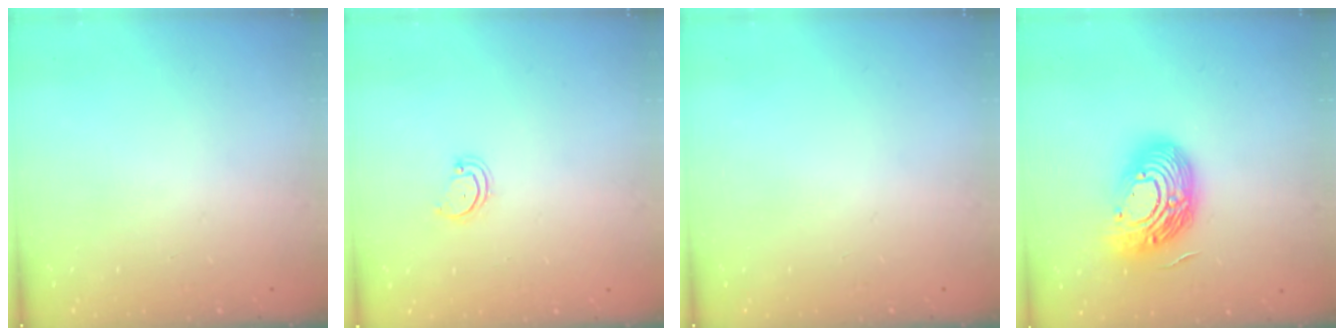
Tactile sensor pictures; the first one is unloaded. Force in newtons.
{"total": 3.0, "press": 3.0, "slide": 0.2}
{"total": 0.0}
{"total": 17.5, "press": 17.5, "slide": 1.3}